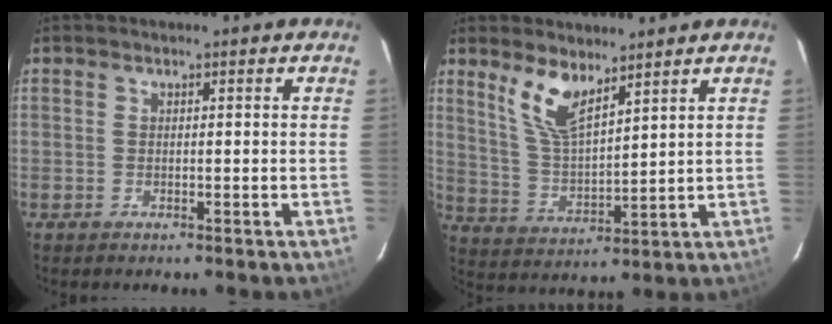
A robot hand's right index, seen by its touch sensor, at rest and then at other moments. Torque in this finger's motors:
{"motor_torque": [0.16, 0.12, 0.17, 0.05]}